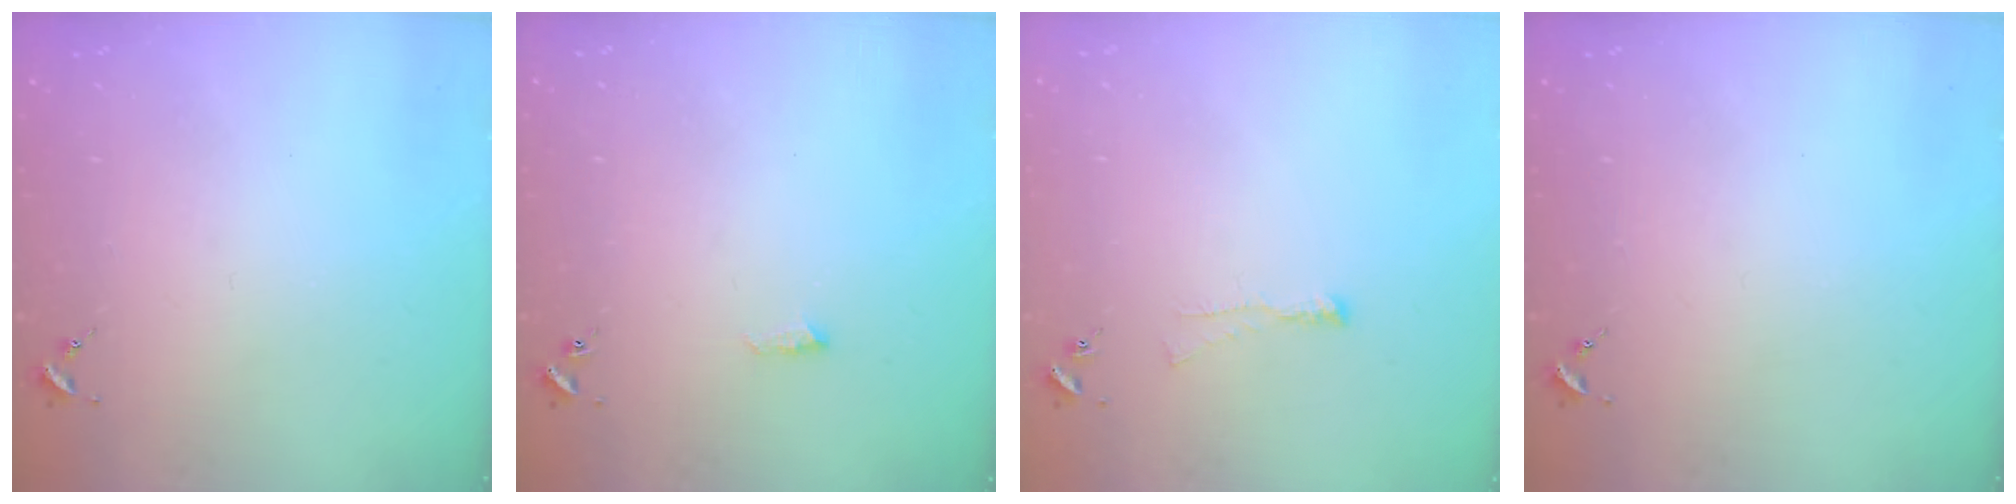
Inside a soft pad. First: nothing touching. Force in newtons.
{"total": 4.7, "press": 4.7, "slide": 0.6}
{"total": 3.7, "press": 3.6, "slide": 0.6}
{"total": 0.0}